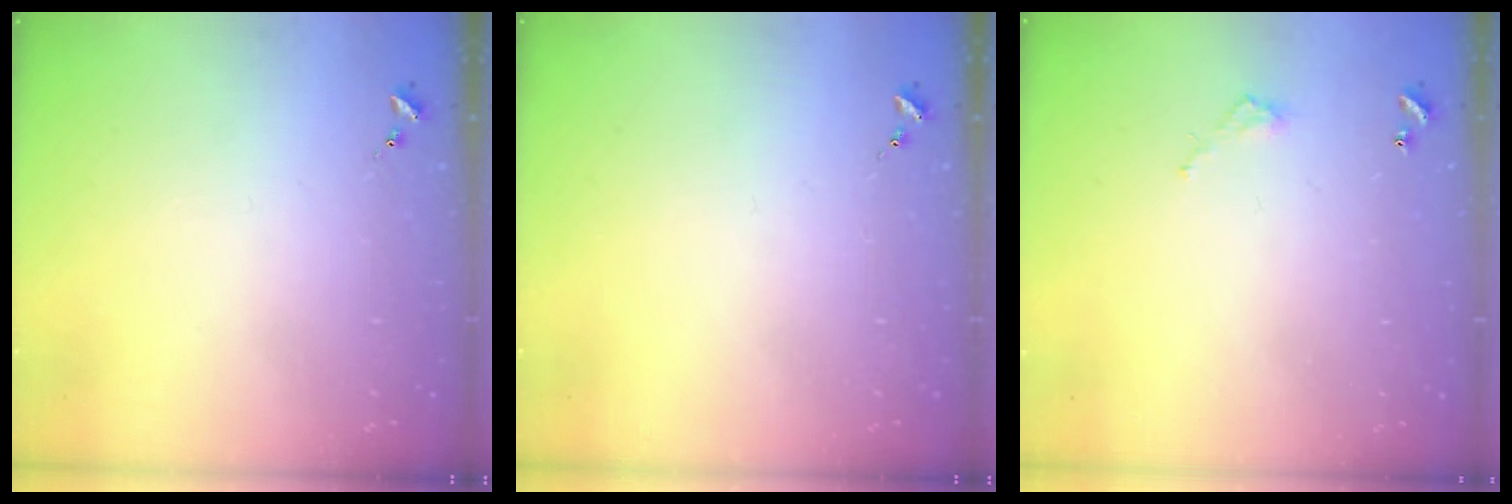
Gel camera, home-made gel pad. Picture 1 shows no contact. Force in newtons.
{"total": 0.0}
{"total": 3.2, "press": 3.1, "slide": 0.2}